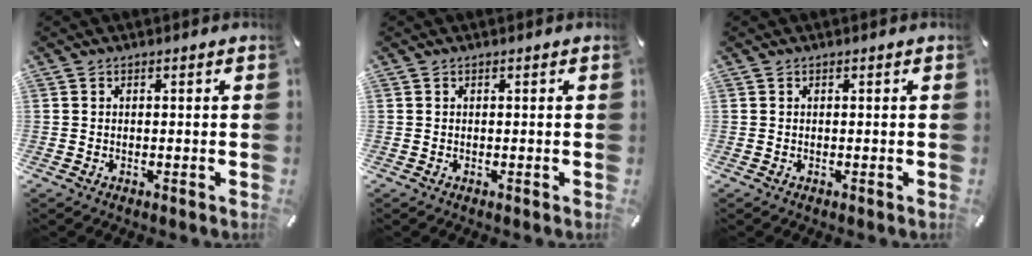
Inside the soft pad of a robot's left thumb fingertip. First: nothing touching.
{"total": 0.0}
{"total": 0.0}